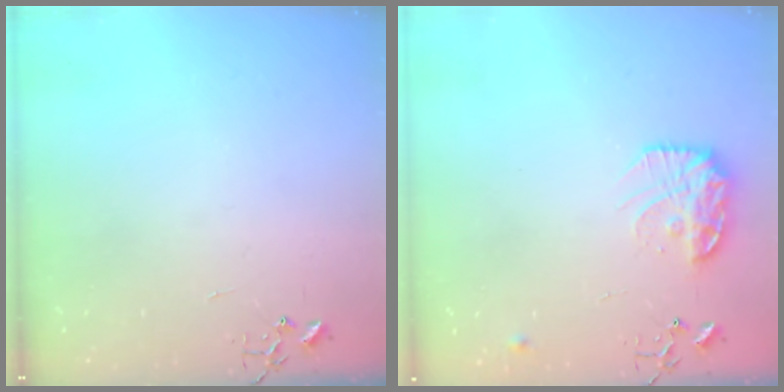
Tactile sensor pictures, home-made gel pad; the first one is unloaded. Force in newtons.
{"total": 15.5, "press": 15.5, "slide": 1.1}